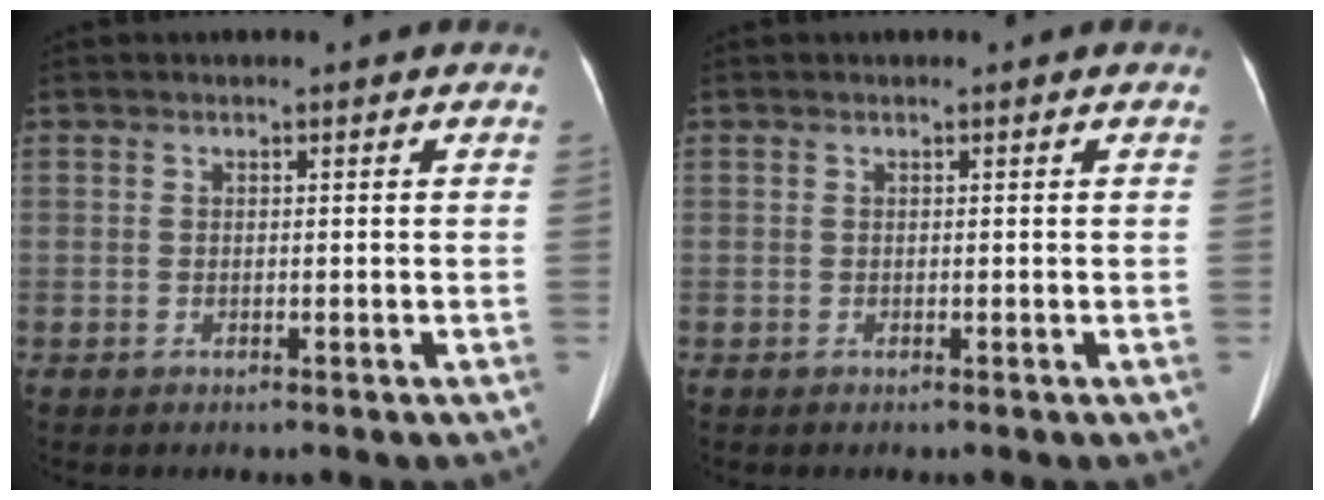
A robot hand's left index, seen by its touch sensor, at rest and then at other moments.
{"total": 0.0}